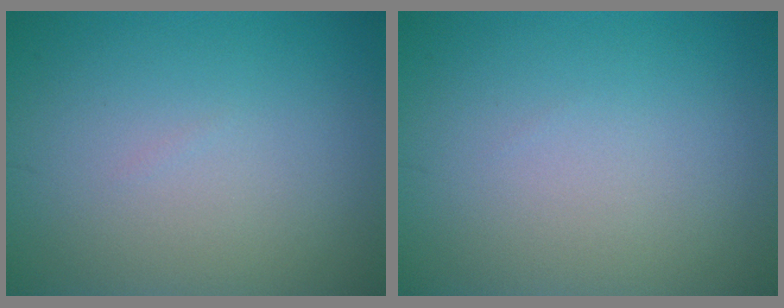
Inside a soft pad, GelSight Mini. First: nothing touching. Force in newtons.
{"total": 0.0}